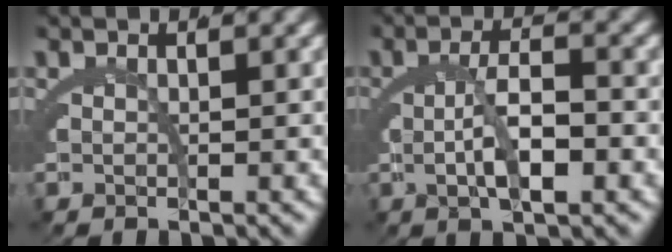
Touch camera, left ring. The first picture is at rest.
{"total": 4.1, "force": [-0.7, 1.1, 3.8], "torque": [-0.055, 0.002, -0.011]}